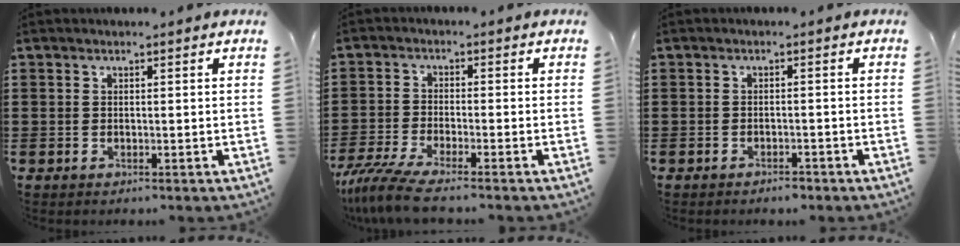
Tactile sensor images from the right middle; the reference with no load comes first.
{"total": 5.2, "force": [-4.4, 0.1, 2.8], "torque": [-0.082, -0.027, -0.090]}
{"total": 1.1, "force": [-1.1, 0.2, 0.3], "torque": [-0.009, -0.002, -0.022]}